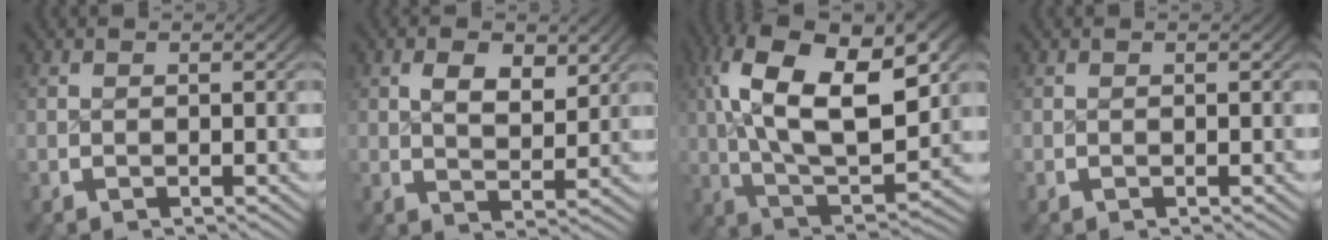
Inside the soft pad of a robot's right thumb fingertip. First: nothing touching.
{"total": 2.6, "force": [1.5, 1.3, 1.7], "torque": [-0.020, -0.010, 0.028]}
{"total": 14.0, "force": [2.3, 7.6, 11.6], "torque": [-0.228, -0.026, 0.047]}
{"total": 0.0}